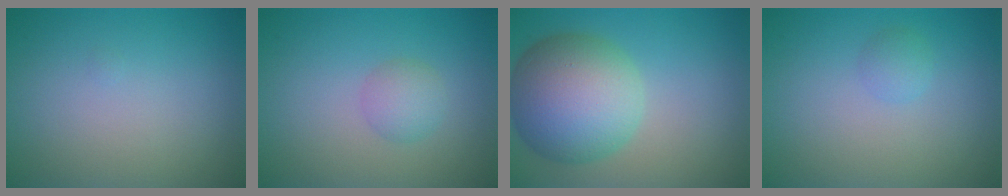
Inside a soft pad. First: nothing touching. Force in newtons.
{"total": 1.9, "press": 1.9, "slide": 0.0}
{"total": 9.6, "press": 9.6, "slide": 0.5}
{"total": 1.1, "press": 1.1, "slide": 0.0}